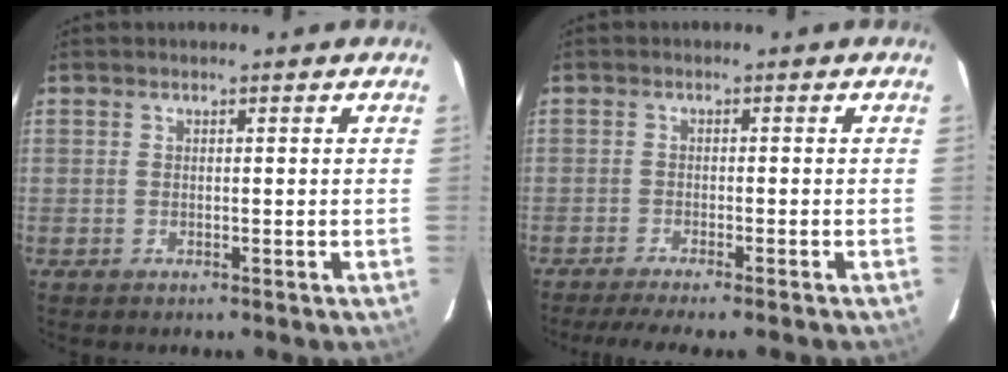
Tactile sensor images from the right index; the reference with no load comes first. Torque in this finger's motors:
{"motor_torque": [1.03, -1.10, 0.28, 0.07]}